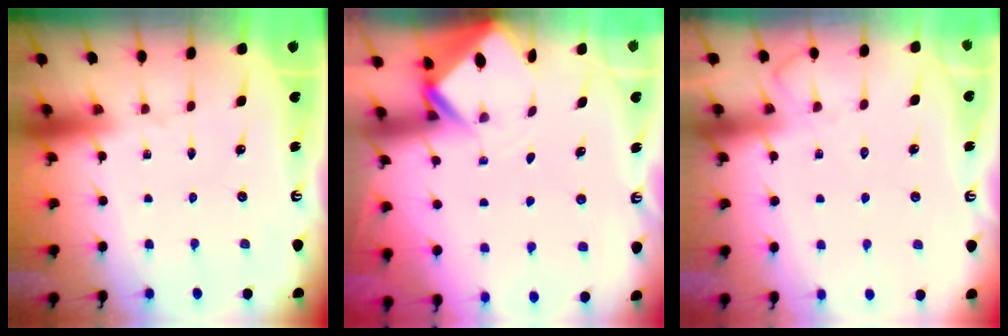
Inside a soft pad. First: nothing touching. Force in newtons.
{"total": 2.7, "press": 2.7, "slide": 0.2}
{"total": 8.2, "press": 8.1, "slide": 1.0}